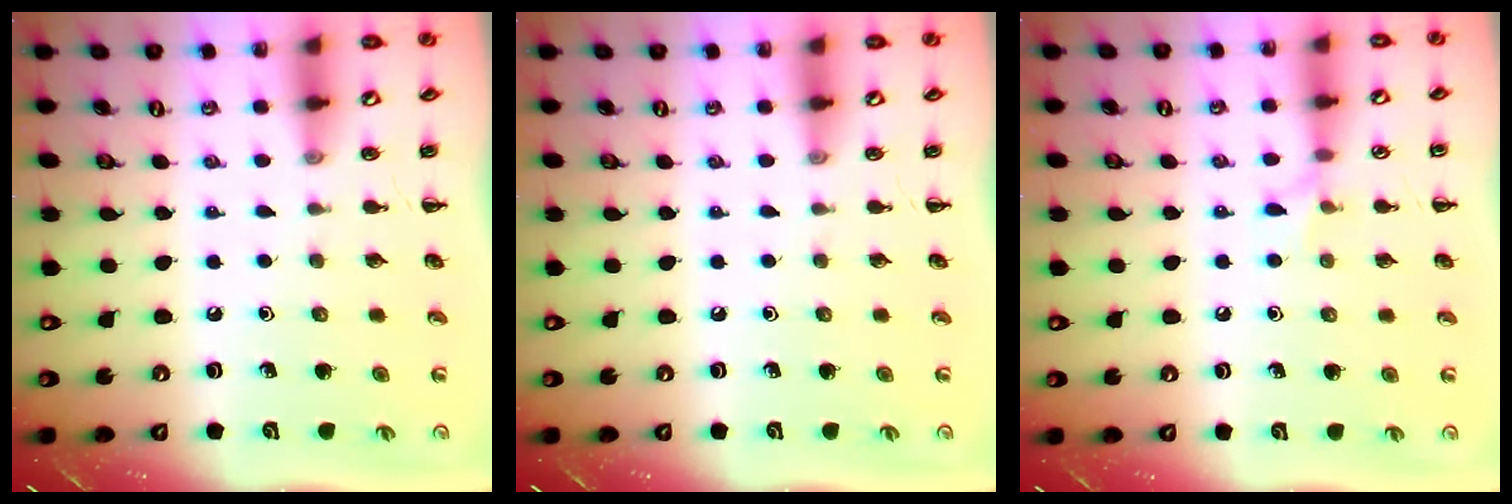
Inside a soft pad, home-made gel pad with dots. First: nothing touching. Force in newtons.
{"total": 0.0}
{"total": 5.3, "press": 4.9, "slide": 1.9}